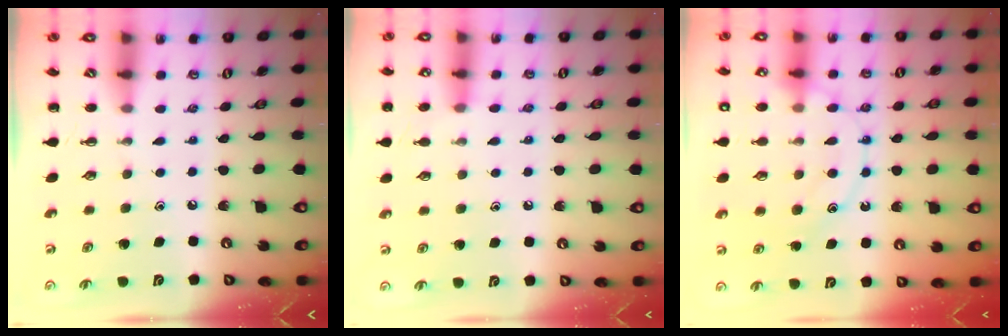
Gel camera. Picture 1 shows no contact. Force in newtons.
{"total": 7.7, "press": 7.3, "slide": 2.4}
{"total": 13.9, "press": 13.9, "slide": 0.8}